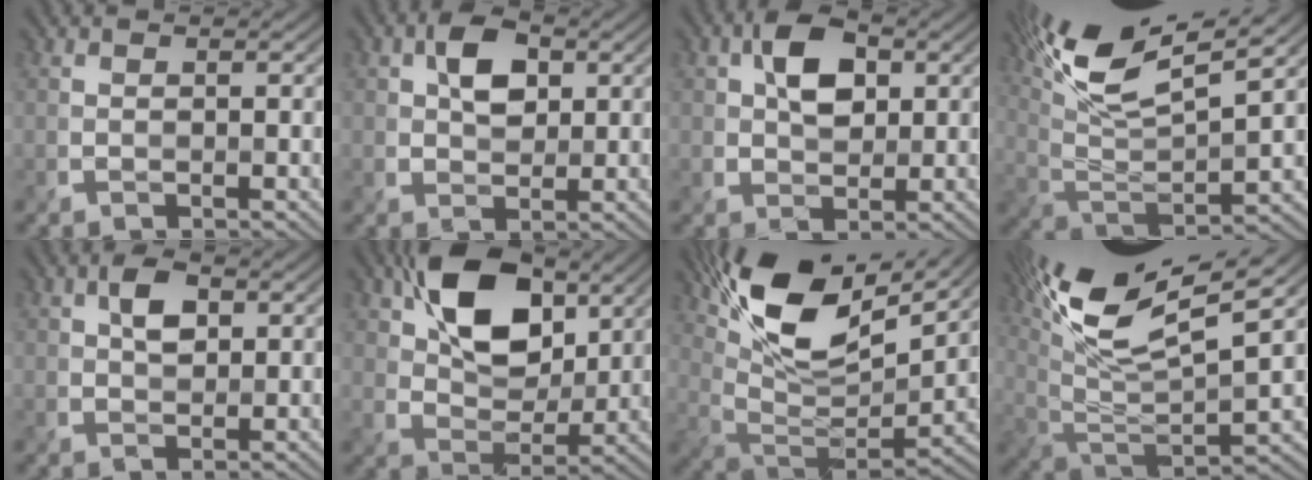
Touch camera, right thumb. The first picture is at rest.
{"total": 4.7, "force": [1.4, 3.1, 3.2], "torque": [-0.057, 0.007, 0.020]}
{"total": 5.4, "force": [1.5, 3.5, 3.8], "torque": [-0.068, 0.006, 0.020]}
{"total": 14.8, "force": [9.5, 3.9, 10.6], "torque": [-0.234, 0.015, 0.166]}
{"total": 3.1, "force": [1.0, 1.9, 2.2], "torque": [-0.044, 0.005, 0.016]}
{"total": 11.9, "force": [5.3, 7.2, 7.9], "torque": [-0.144, 0.013, 0.092]}
{"total": 15.3, "force": [8.7, 6.3, 11.0], "torque": [-0.226, 0.009, 0.161]}
{"total": 15.8, "force": [8.7, 4.8, 12.3], "torque": [-0.273, 0.018, 0.159]}